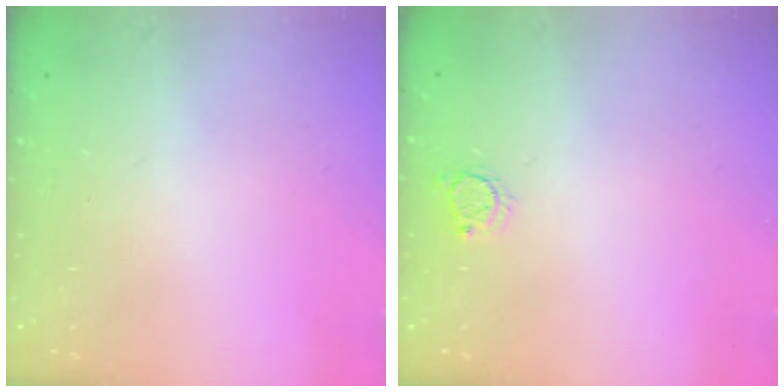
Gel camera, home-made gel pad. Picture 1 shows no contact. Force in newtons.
{"total": 3.5, "press": 3.5, "slide": 0.3}